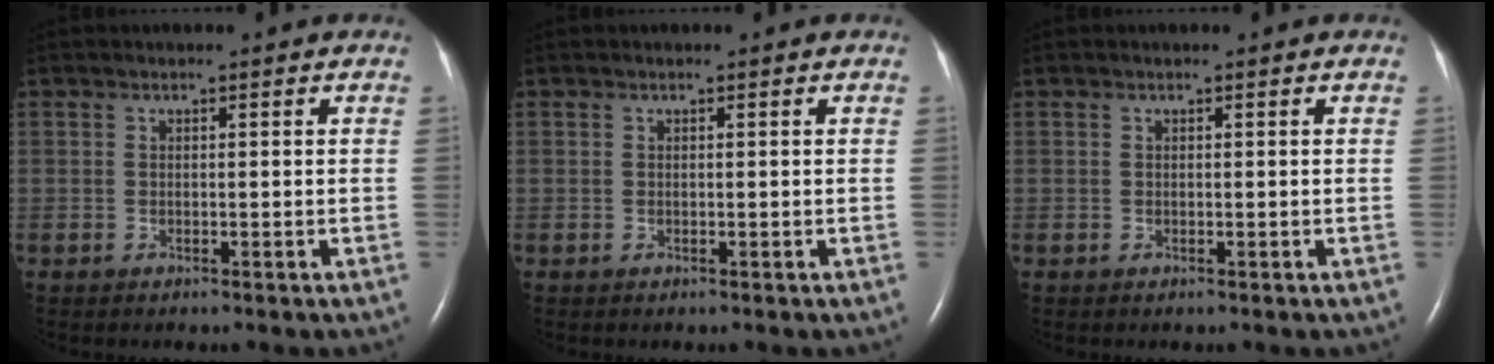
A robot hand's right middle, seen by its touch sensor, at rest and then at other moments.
{"total": 0.0}
{"total": 0.0}